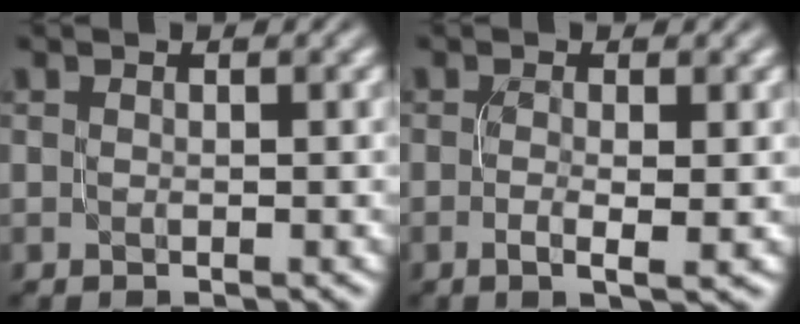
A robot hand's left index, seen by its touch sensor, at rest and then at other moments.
{"total": 2.1, "force": [-0.5, 0.5, 2.0], "torque": [-0.040, -0.005, -0.007]}